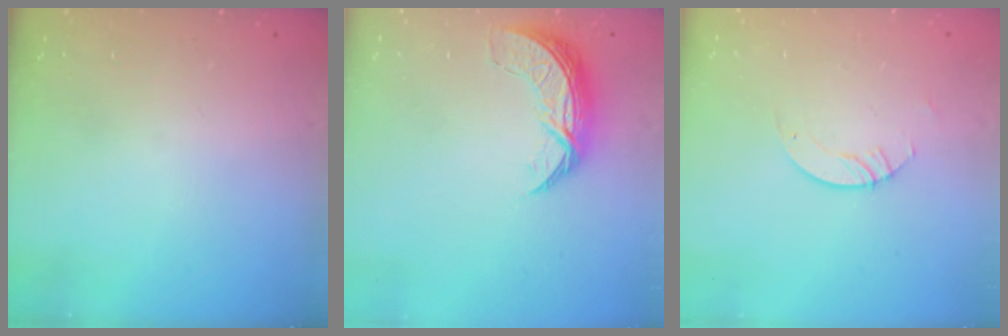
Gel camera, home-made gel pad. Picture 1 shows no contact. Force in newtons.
{"total": 7.8, "press": 7.8, "slide": 0.5}
{"total": 2.1, "press": 2.1, "slide": 0.2}